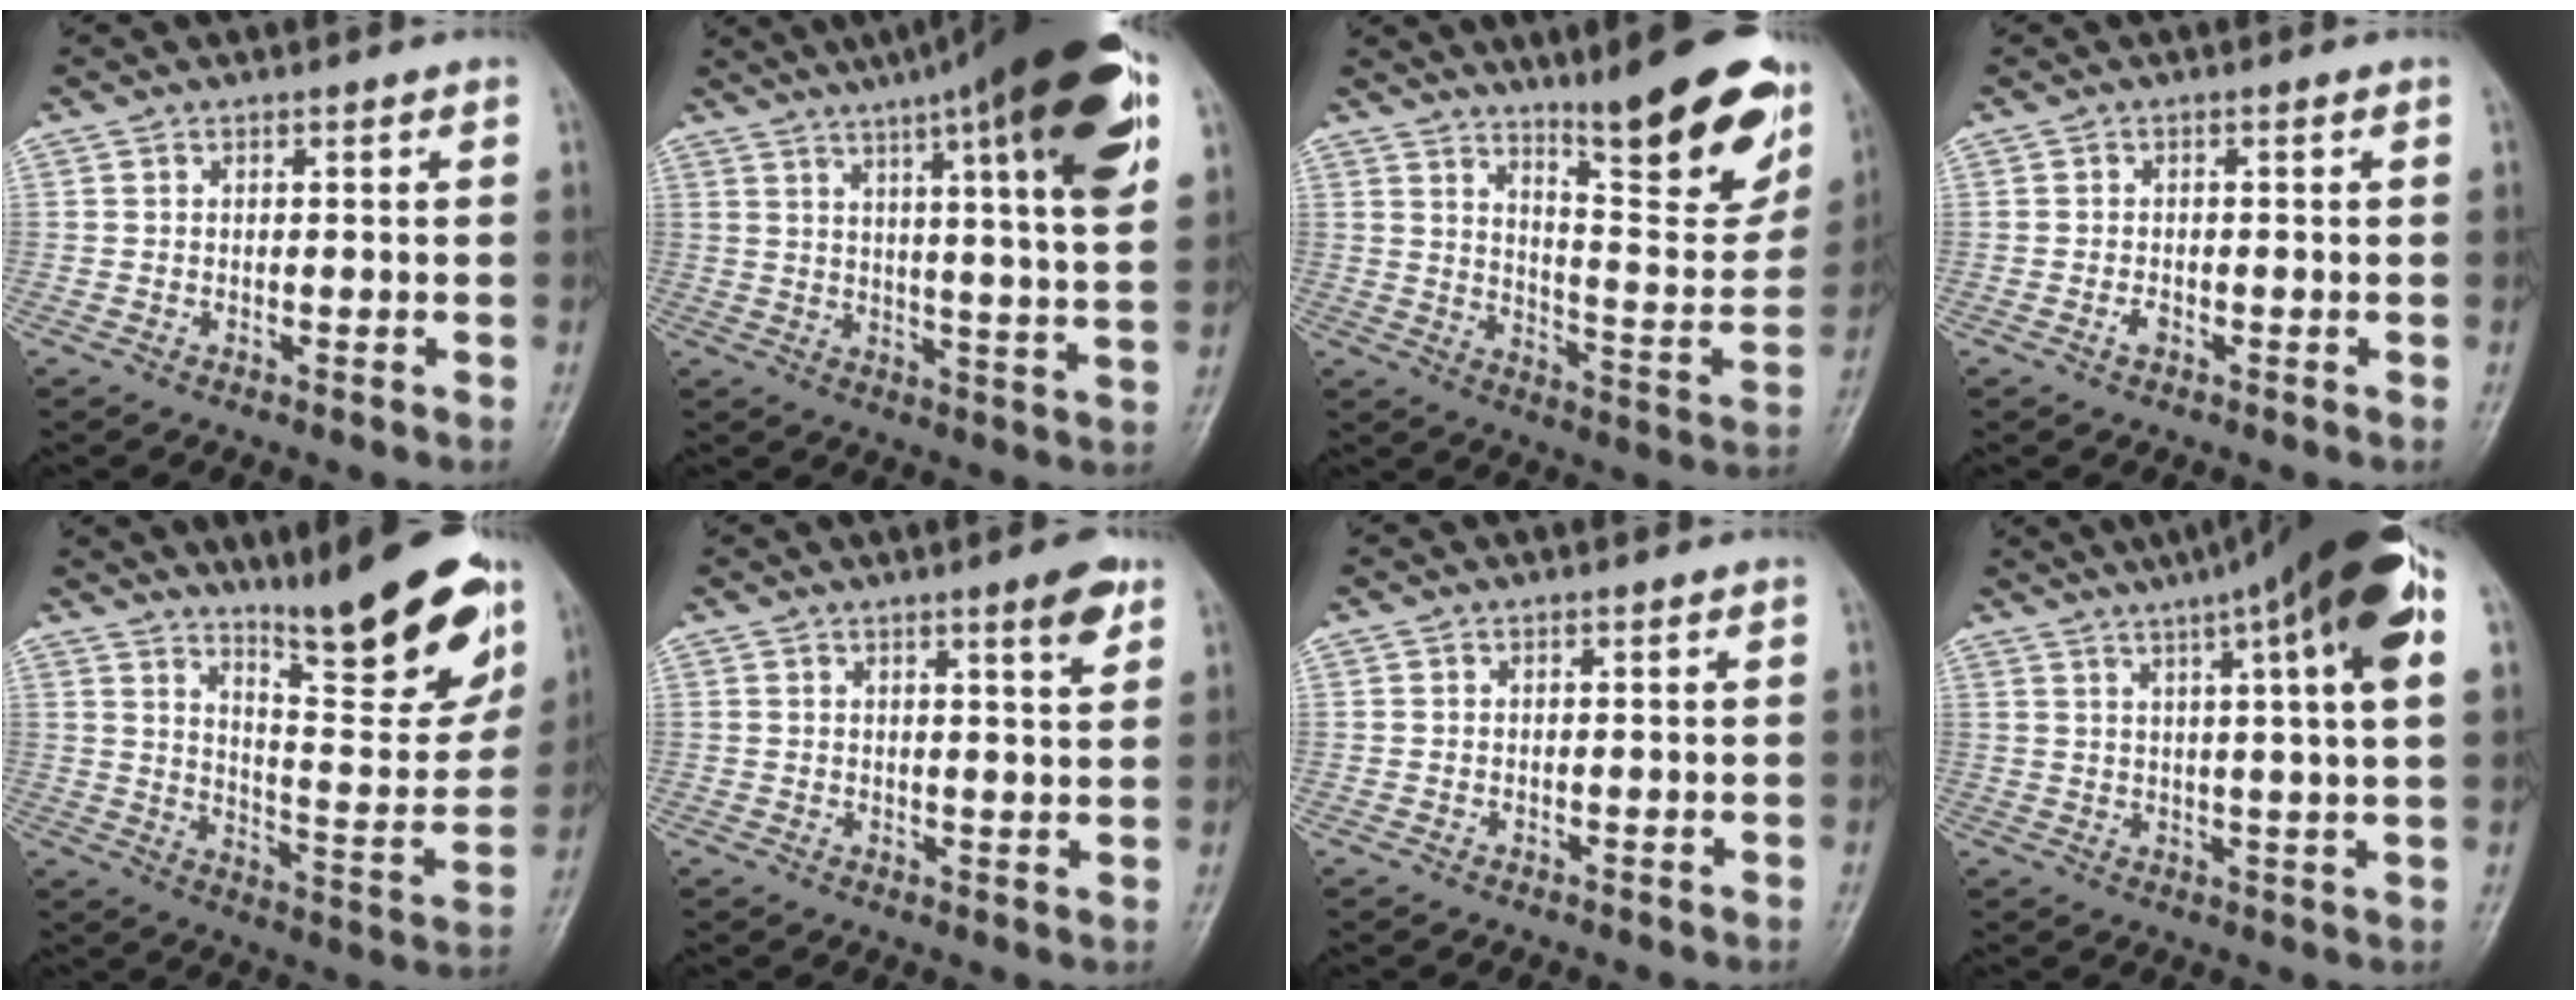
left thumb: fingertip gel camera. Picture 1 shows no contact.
{"total": 25.3, "force": [13.5, 3.8, 21.1], "torque": [-0.303, -0.021, 0.182]}
{"total": 21.3, "force": [14.0, 4.6, 15.3], "torque": [-0.170, -0.080, 0.213]}
{"total": 1.3, "force": [-0.6, 0.7, 0.9], "torque": [-0.017, 0.003, -0.013]}
{"total": 22.9, "force": [15.7, 4.9, 16.0], "torque": [-0.193, -0.090, 0.237]}
{"total": 11.1, "force": [6.4, 1.7, 8.9], "torque": [-0.112, -0.032, 0.087]}
{"total": 0.0}
{"total": 19.7, "force": [9.6, 2.3, 17.1], "torque": [-0.256, 0.008, 0.125]}